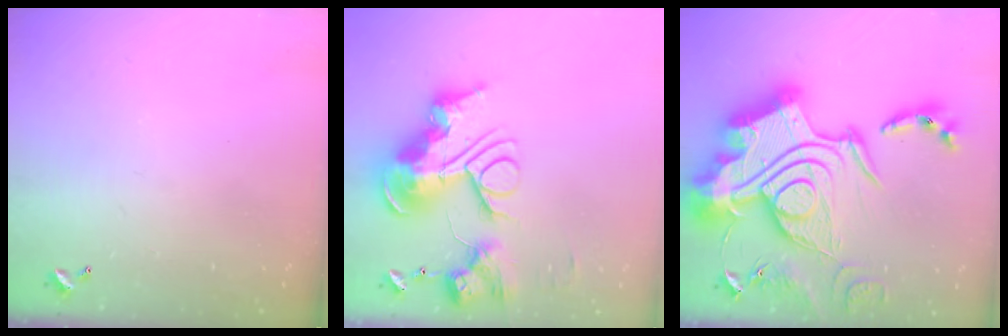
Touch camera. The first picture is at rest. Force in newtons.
{"total": 0.9, "press": 0.9, "slide": 0.0}
{"total": 0.6, "press": 0.6, "slide": 0.0}